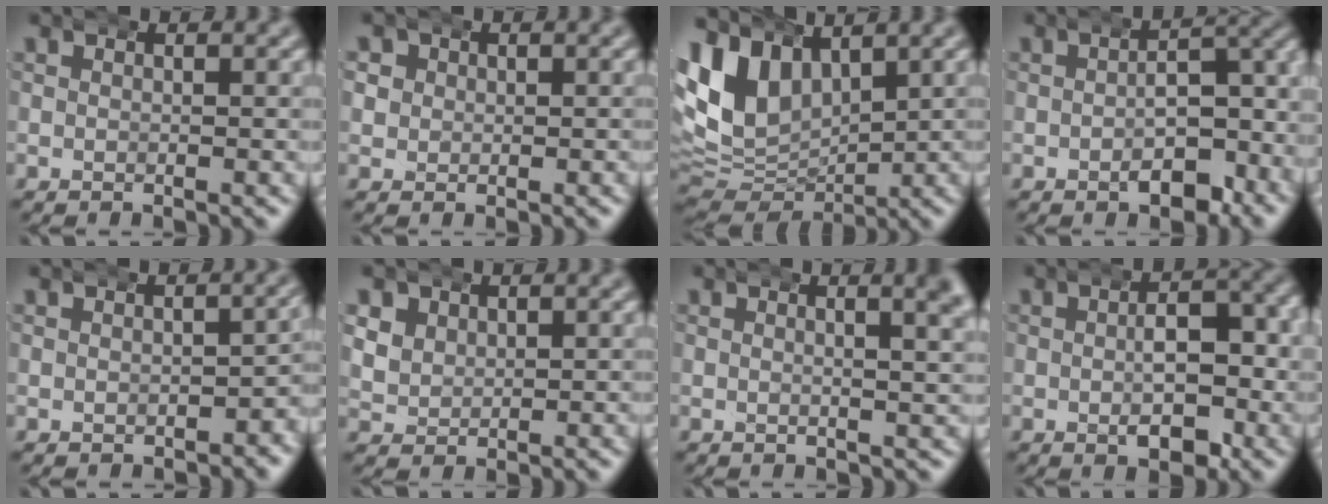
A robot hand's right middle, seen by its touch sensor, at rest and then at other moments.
{"total": 2.8, "force": [0.4, 2.6, 0.9], "torque": [-0.030, -0.007, 0.010]}
{"total": 12.0, "force": [1.9, 9.9, 6.6], "torque": [-0.161, -0.011, 0.034]}
{"total": 6.3, "force": [-2.1, 2.8, 5.2], "torque": [-0.049, 0.000, -0.030]}
{"total": 1.8, "force": [-1.1, 0.9, 1.1], "torque": [-0.010, 0.001, -0.016]}
{"total": 4.5, "force": [0.9, 4.1, 1.6], "torque": [-0.056, -0.010, 0.021]}
{"total": 3.9, "force": [2.1, 1.0, 3.2], "torque": [-0.036, 0.012, 0.028]}
{"total": 6.1, "force": [-0.4, 3.1, 5.2], "torque": [-0.067, 0.001, -0.008]}